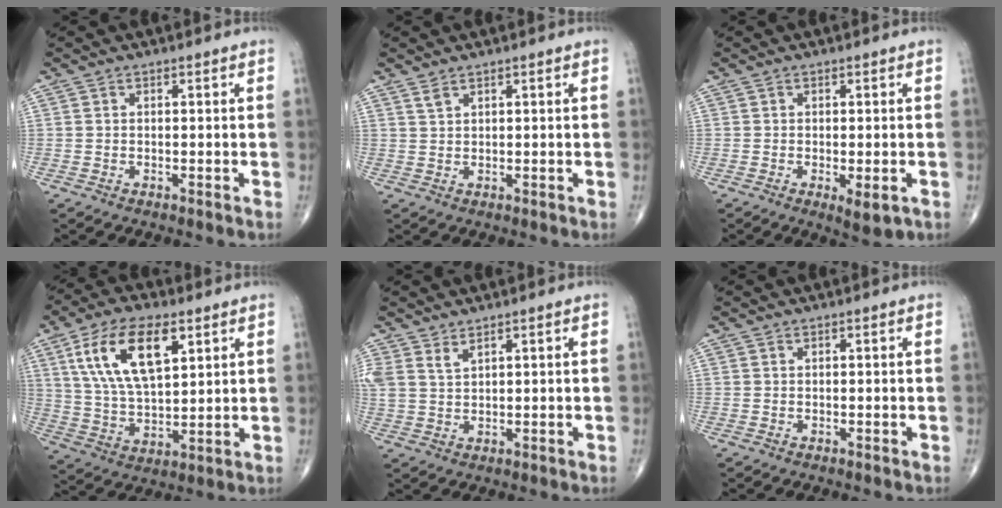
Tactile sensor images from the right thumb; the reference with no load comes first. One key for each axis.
{"total": 0.9, "fx": 0.7, "fy": 0.5, "fz": 0.3, "tx": -0.001, "ty": -0.002, "tz": 0.013}
{"total": 4.2, "fx": -1.4, "fy": 1.5, "fz": 3.6, "tx": -0.047, "ty": -0.009, "tz": -0.014}
{"total": 15.9, "fx": 6.6, "fy": 7.2, "fz": 12.5, "tx": -0.222, "ty": -0.015, "tz": 0.126}
{"total": 3.7, "fx": 2.7, "fy": 1.4, "fz": 2.0, "tx": -0.046, "ty": -0.008, "tz": 0.063}
{"total": 0.0}